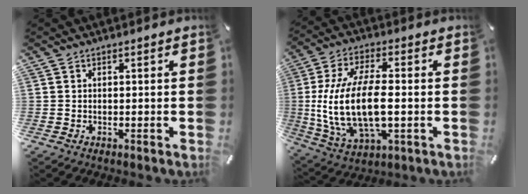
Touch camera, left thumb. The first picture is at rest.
{"total": 17.3, "force": [-0.8, 8.5, 15.0], "torque": [-0.320, -0.008, -0.011]}